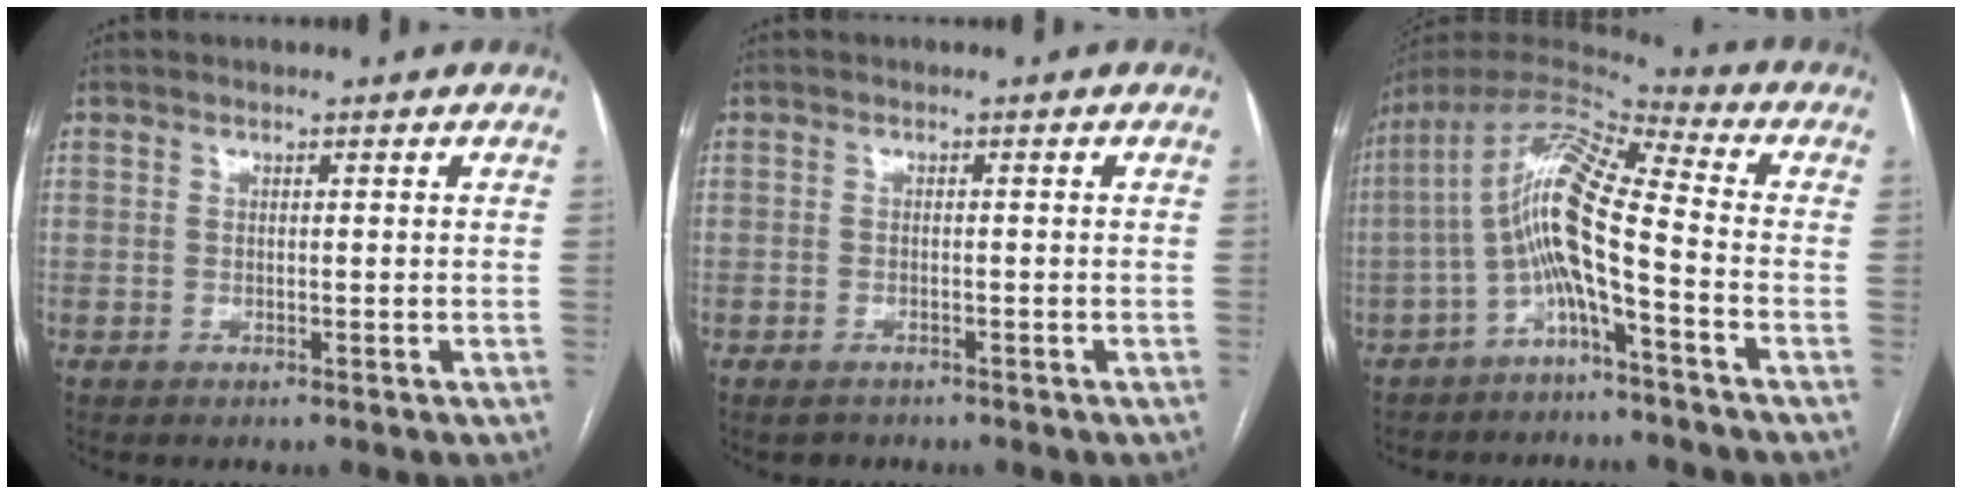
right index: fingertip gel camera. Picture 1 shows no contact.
{"total": 2.0, "force": [-1.6, 1.1, 0.5], "torque": [-0.012, 0.000, -0.019]}
{"total": 12.2, "force": [-3.5, 1.5, 11.6], "torque": [-0.227, 0.032, -0.069]}